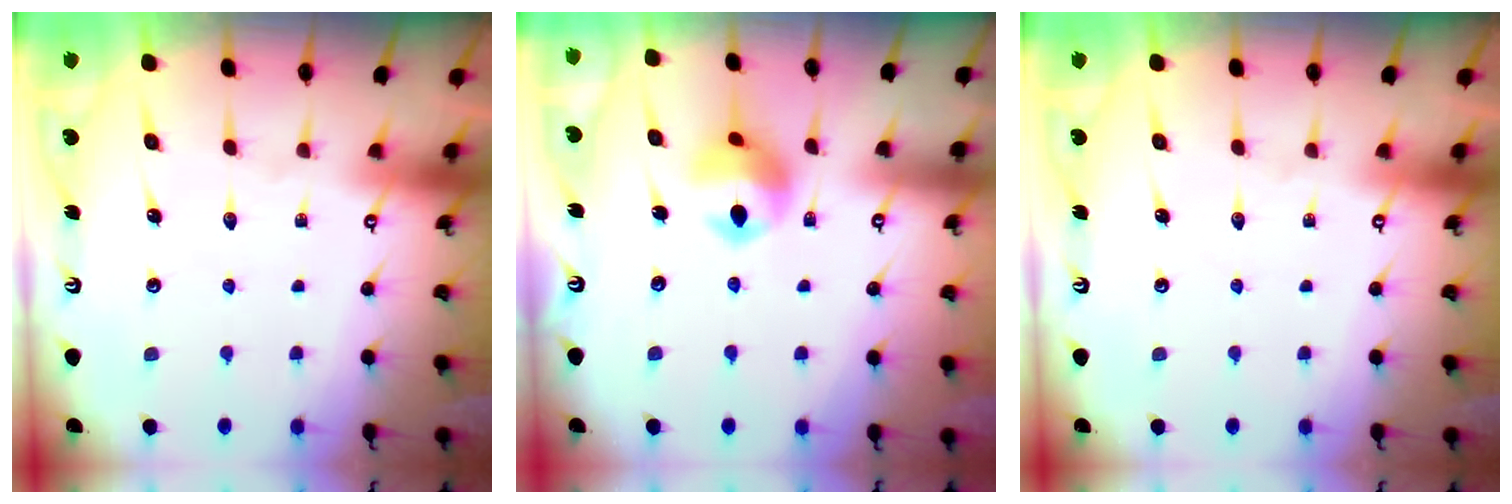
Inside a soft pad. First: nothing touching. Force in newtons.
{"total": 11.0, "press": 10.9, "slide": 1.9}
{"total": 0.0}